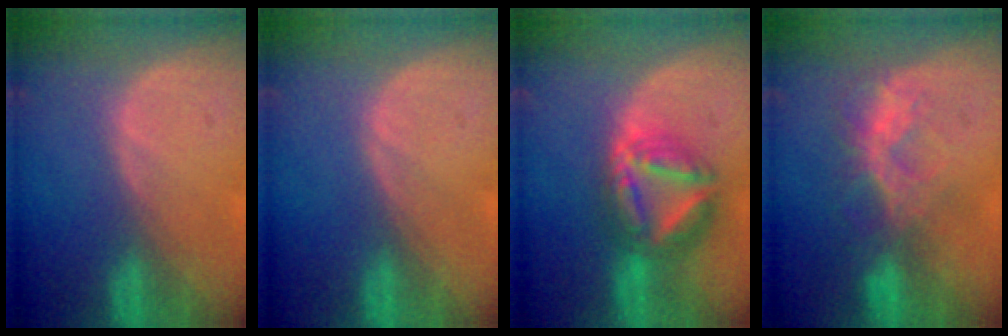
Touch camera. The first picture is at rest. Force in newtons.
{"total": 0.0}
{"total": 7.7, "press": 7.7, "slide": 0.7}
{"total": 6.3, "press": 6.2, "slide": 1.2}